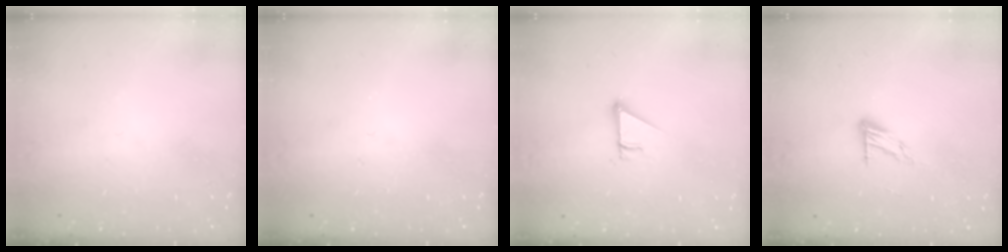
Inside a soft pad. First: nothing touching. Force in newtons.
{"total": 0.0}
{"total": 2.5, "press": 2.5, "slide": 0.1}
{"total": 7.3, "press": 7.3, "slide": 0.4}